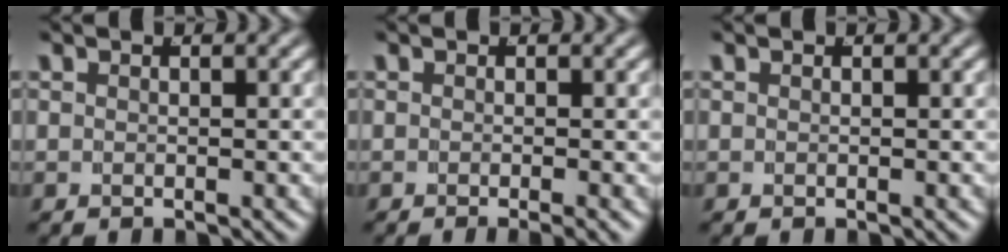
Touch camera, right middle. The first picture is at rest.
{"total": 1.6, "force": [-1.1, -0.1, 1.1], "torque": [-0.010, -0.004, -0.017]}
{"total": 0.0}